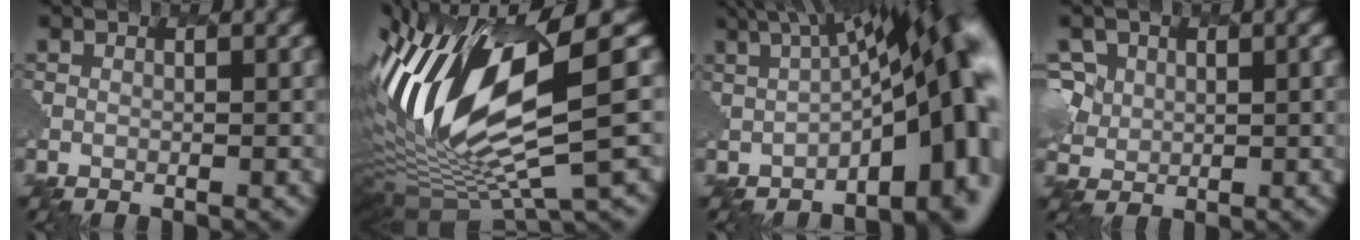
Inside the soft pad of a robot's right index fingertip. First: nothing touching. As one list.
[{"total": 9.2, "force": [2.2, 2.3, 8.6], "torque": [-0.215, 0.021, 0.025]}, {"total": 10.8, "force": [0.8, 3.9, 10.1], "torque": [-0.128, 0.034, -0.010]}, {"total": 5.4, "force": [3.5, 4.0, 0.8], "torque": [-0.036, 0.031, 0.023]}]